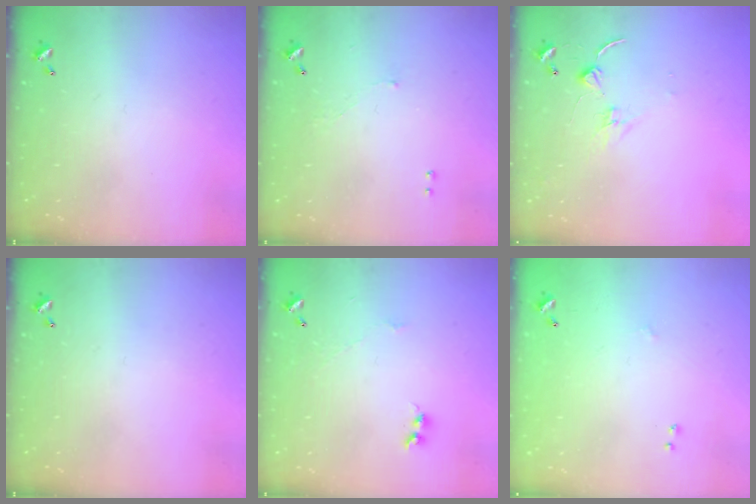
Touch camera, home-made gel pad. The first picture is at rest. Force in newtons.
{"total": 1.3, "press": 1.2, "slide": 0.5}
{"total": 0.6, "press": 0.5, "slide": 0.3}
{"total": 0.0}
{"total": 3.6, "press": 3.6, "slide": 0.5}
{"total": 6.7, "press": 6.6, "slide": 0.6}